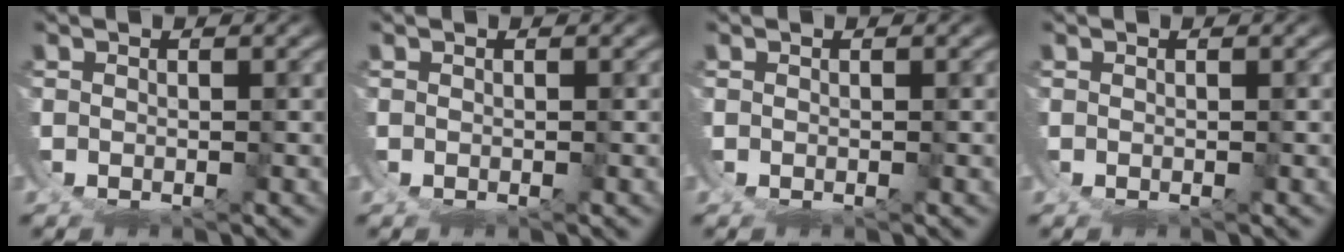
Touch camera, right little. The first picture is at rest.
{"total": 0.0}
{"total": 0.0}
{"total": 0.0}